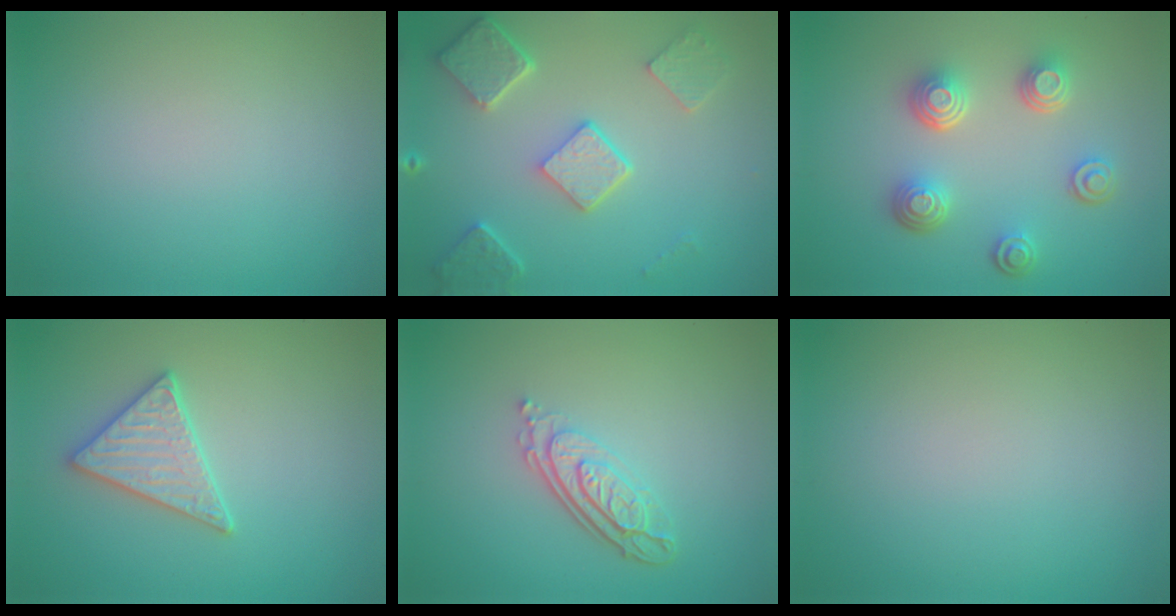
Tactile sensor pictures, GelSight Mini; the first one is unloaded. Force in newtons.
{"total": 5.0, "press": 3.9, "slide": 3.1}
{"total": 4.5, "press": 3.5, "slide": 2.9}
{"total": 3.0, "press": 2.9, "slide": 0.7}
{"total": 4.0, "press": 2.9, "slide": 2.7}
{"total": 0.0}